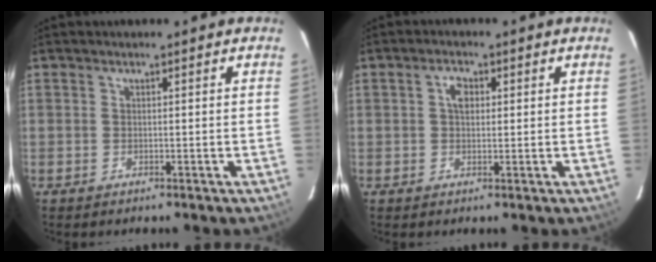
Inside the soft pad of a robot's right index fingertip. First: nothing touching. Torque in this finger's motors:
{"motor_torque": [0.04, -0.01, 0.04, 0.06]}